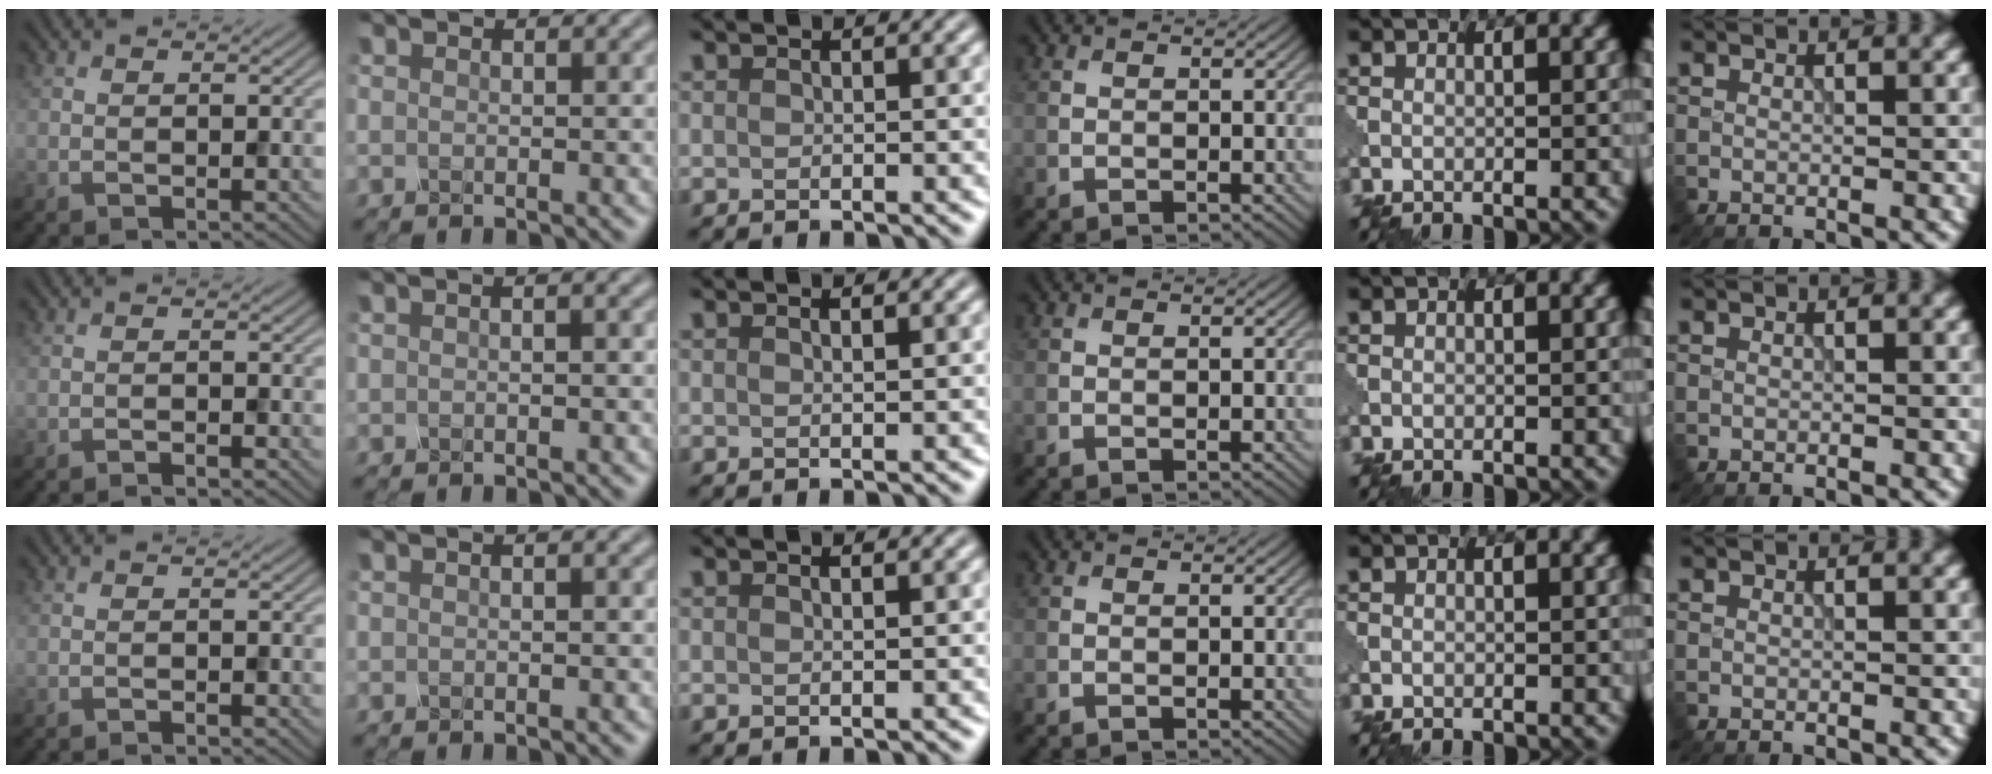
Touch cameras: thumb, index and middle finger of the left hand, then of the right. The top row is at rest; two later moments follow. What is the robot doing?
{"motion": "disassemble", "object": "glue stick"}